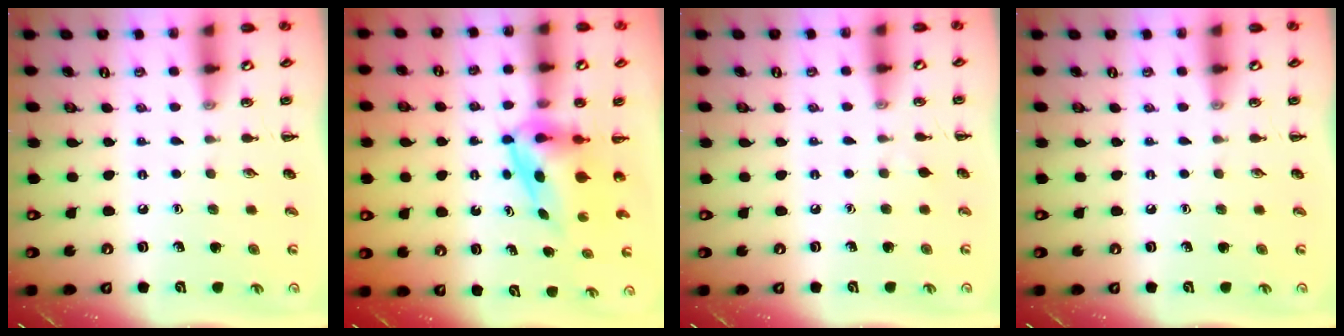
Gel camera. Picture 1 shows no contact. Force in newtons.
{"total": 5.6, "press": 5.5, "slide": 0.9}
{"total": 2.3, "press": 2.0, "slide": 1.0}
{"total": 0.0}